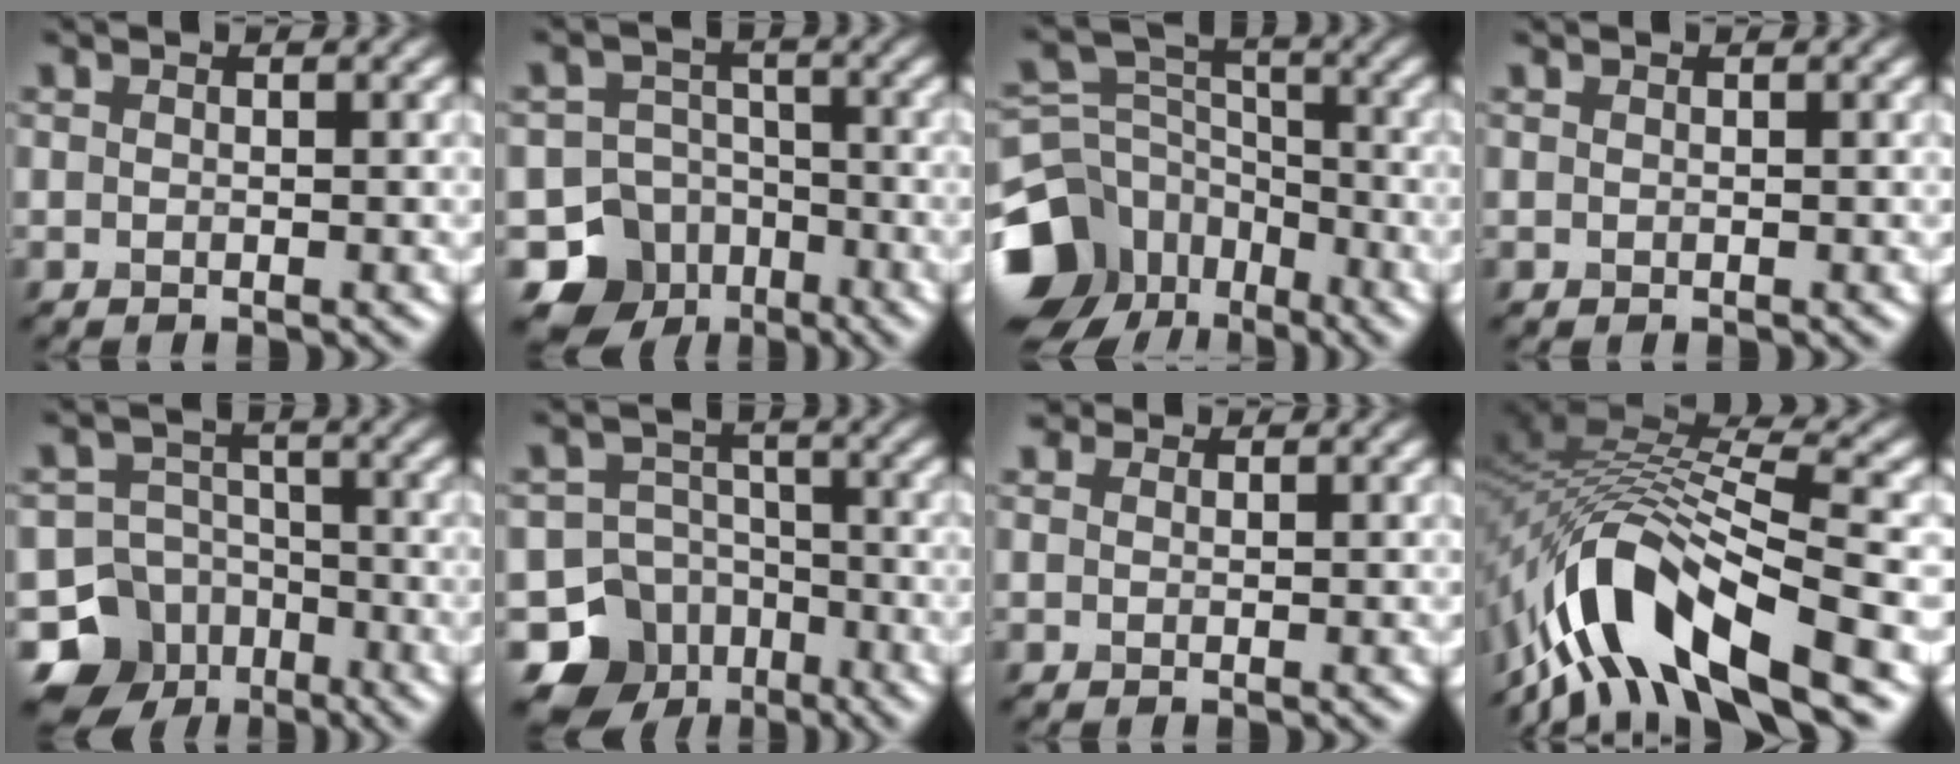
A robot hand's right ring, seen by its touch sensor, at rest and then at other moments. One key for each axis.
{"total": 9.8, "fx": -5.8, "fy": 7.7, "fz": 1.4, "tx": -0.015, "ty": -0.018, "tz": -0.110}
{"total": 13.6, "fx": -8.0, "fy": 10.0, "fz": 4.5, "tx": -0.130, "ty": -0.028, "tz": -0.135}
{"total": 0.0}
{"total": 11.3, "fx": -6.5, "fy": 9.0, "fz": 1.9, "tx": -0.035, "ty": -0.032, "tz": -0.126}
{"total": 10.8, "fx": -6.4, "fy": 8.5, "fz": 1.9, "tx": -0.032, "ty": -0.021, "tz": -0.120}
{"total": 1.2, "fx": 0.9, "fy": 0.8, "fz": 0.2, "tx": -0.005, "ty": -0.001, "tz": 0.007}
{"total": 12.6, "fx": -7.0, "fy": 4.5, "fz": 9.5, "tx": -0.183, "ty": 0.017, "tz": -0.130}